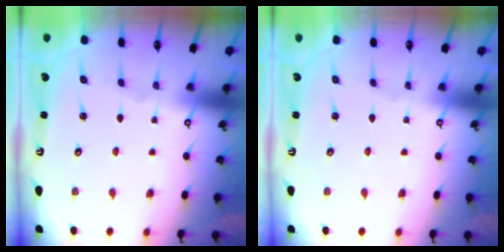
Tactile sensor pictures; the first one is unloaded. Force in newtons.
{"total": 0.0}